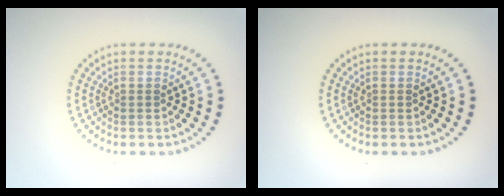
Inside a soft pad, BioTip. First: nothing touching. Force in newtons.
{"total": 0.0}